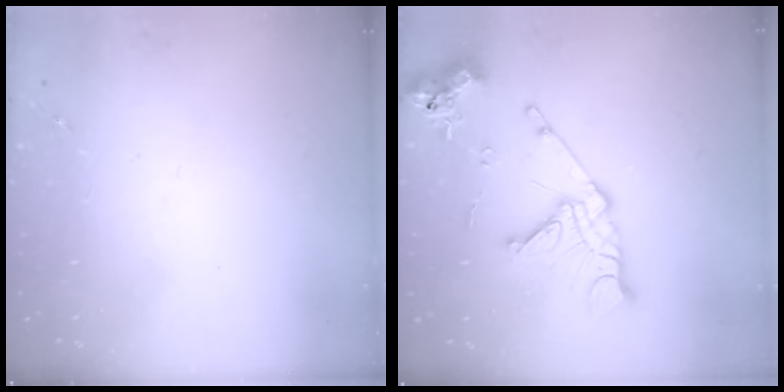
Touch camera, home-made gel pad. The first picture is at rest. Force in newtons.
{"total": 15.5, "press": 15.4, "slide": 1.9}